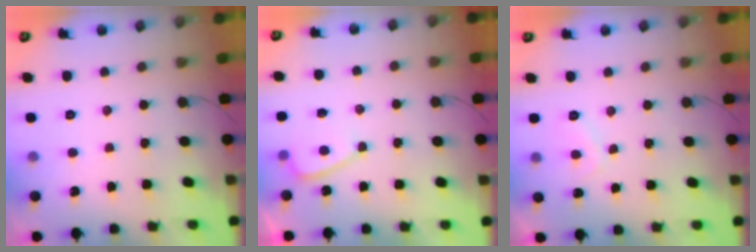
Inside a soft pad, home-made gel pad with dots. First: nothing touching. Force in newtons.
{"total": 3.7, "press": 3.7, "slide": 0.5}
{"total": 2.5, "press": 2.4, "slide": 0.8}